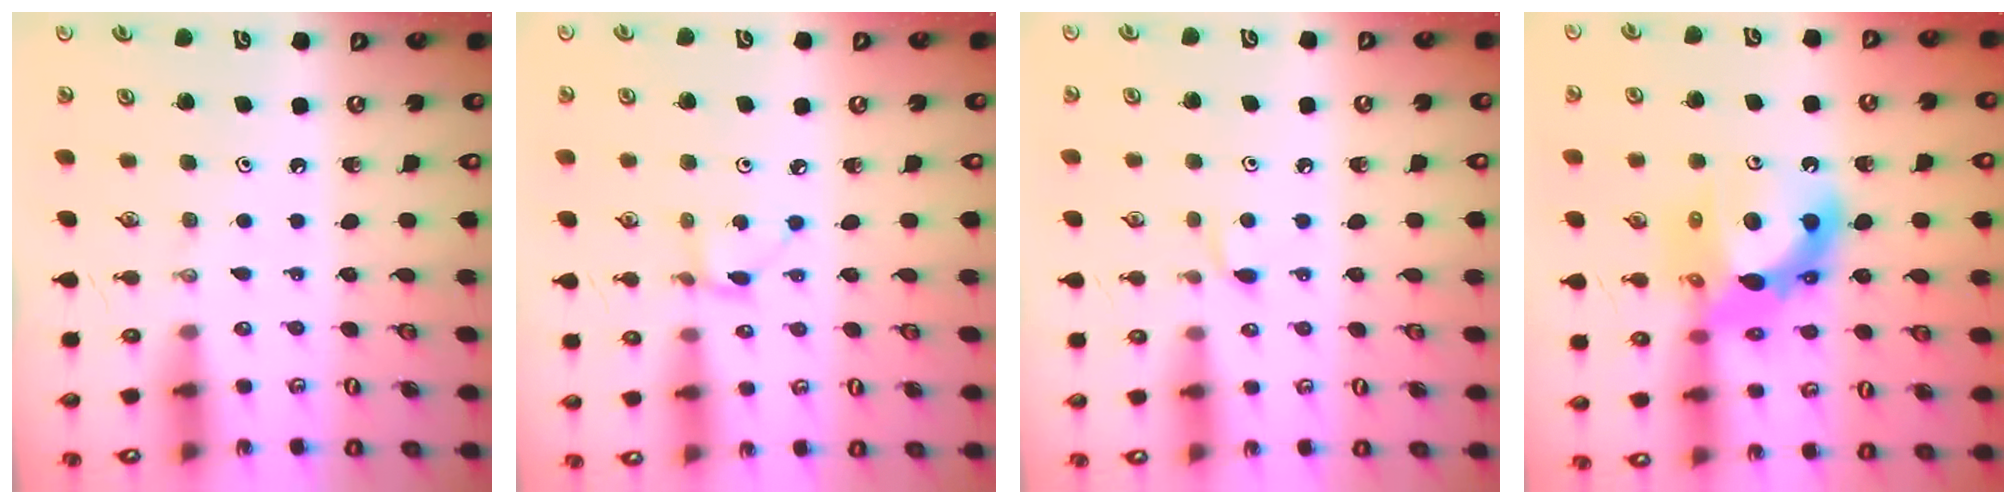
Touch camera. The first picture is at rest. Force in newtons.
{"total": 2.7, "press": 2.7, "slide": 0.2}
{"total": 4.4, "press": 4.3, "slide": 0.5}
{"total": 16.2, "press": 16.1, "slide": 1.6}